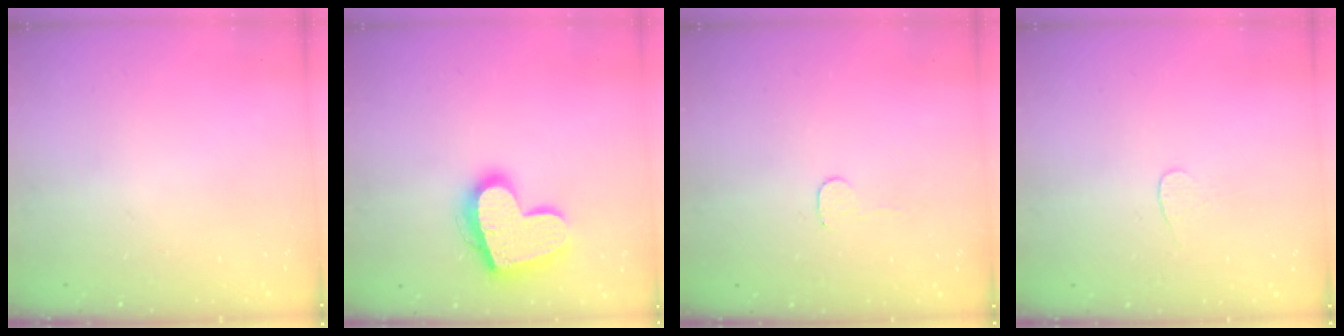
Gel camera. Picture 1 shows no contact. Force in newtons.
{"total": 18.3, "press": 18.2, "slide": 1.4}
{"total": 2.8, "press": 2.8, "slide": 0.2}
{"total": 2.7, "press": 2.7, "slide": 0.3}